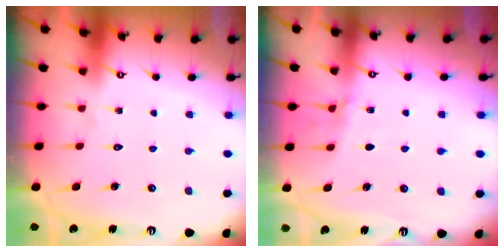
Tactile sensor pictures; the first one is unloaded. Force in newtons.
{"total": 4.3, "press": 4.1, "slide": 1.4}